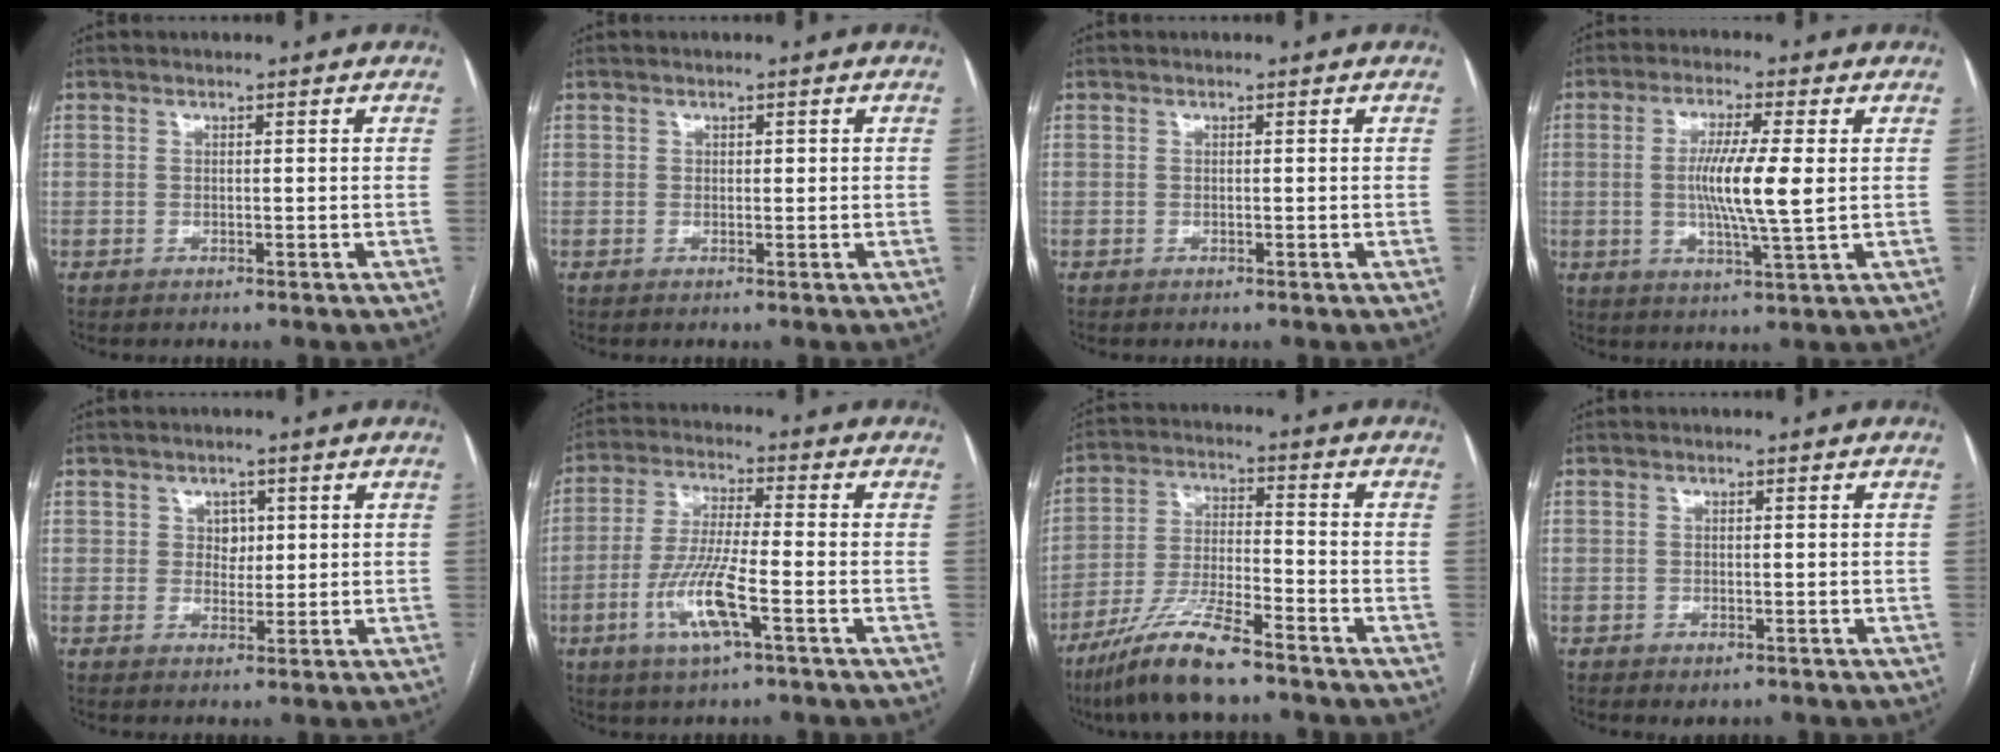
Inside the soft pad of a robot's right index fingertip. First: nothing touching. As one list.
[{"total": 0.7, "force": [0.2, 0.5, 0.3], "torque": [0.001, 0.003, 0.000]}, {"total": 0.0}, {"total": 8.8, "force": [0.4, 0.2, 8.8], "torque": [-0.165, -0.008, 0.002]}, {"total": 2.6, "force": [0.7, 2.2, 1.2], "torque": [-0.010, 0.001, 0.010]}, {"total": 10.2, "force": [-3.9, 1.1, 9.4], "torque": [-0.191, -0.010, -0.076]}, {"total": 11.5, "force": [-8.7, 1.4, 7.5], "torque": [-0.151, -0.022, -0.162]}, {"total": 1.6, "force": [-1.0, 1.0, 0.8], "torque": [-0.008, 0.002, -0.005]}]